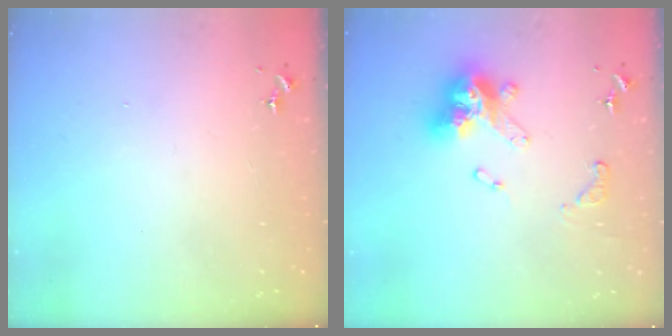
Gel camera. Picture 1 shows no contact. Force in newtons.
{"total": 16.1, "press": 16.1, "slide": 1.6}